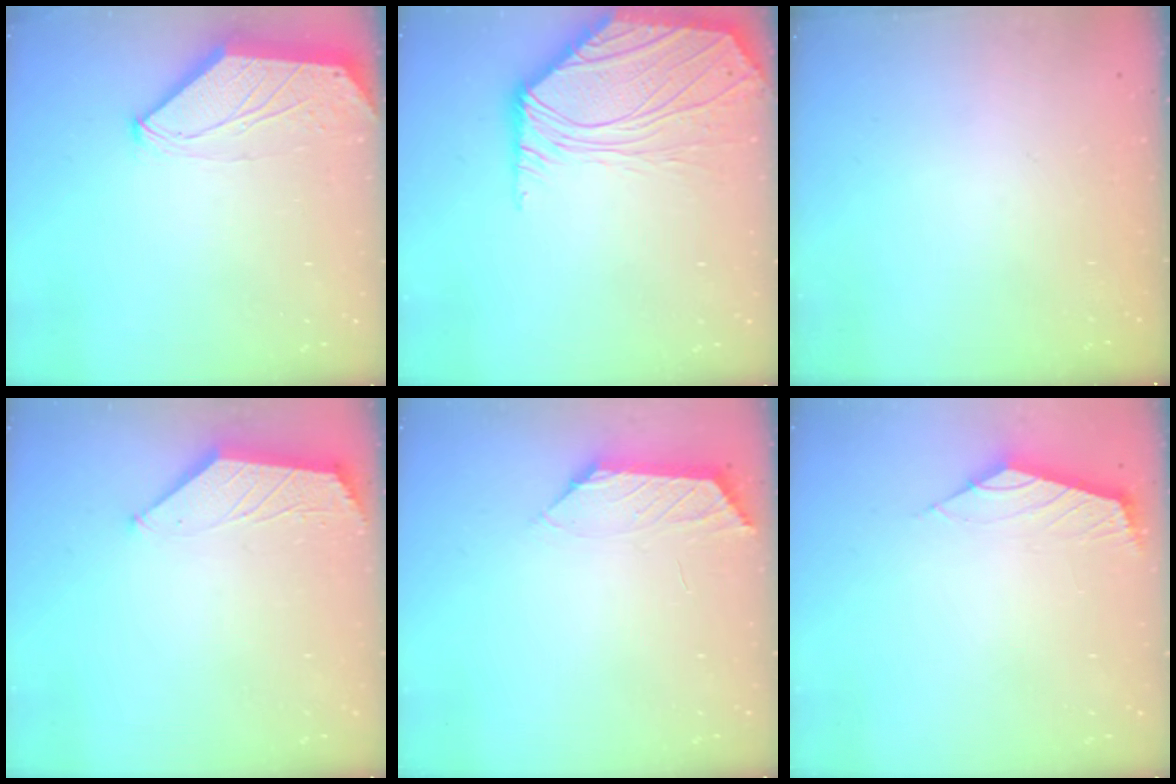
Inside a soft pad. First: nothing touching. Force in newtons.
{"total": 8.3, "press": 8.1, "slide": 1.6}
{"total": 0.0}
{"total": 1.8, "press": 1.8, "slide": 0.3}
{"total": 1.7, "press": 1.6, "slide": 0.5}
{"total": 2.4, "press": 2.3, "slide": 0.4}